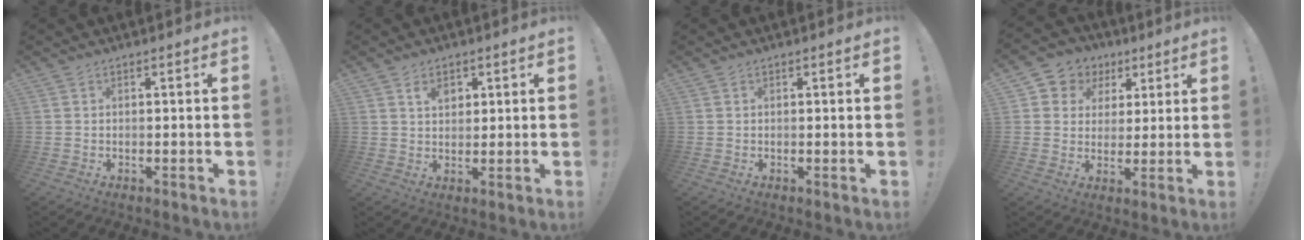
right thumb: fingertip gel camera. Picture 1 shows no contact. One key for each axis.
{"total": 4.4, "fx": 2.2, "fy": 2.9, "fz": 2.5, "tx": -0.033, "ty": -0.003, "tz": 0.036}
{"total": 0.5, "fx": 0.2, "fy": -0.1, "fz": 0.5, "tx": -0.002, "ty": -0.003, "tz": 0.003}
{"total": 7.4, "fx": 2.0, "fy": 6.9, "fz": 1.8, "tx": -0.025, "ty": -0.010, "tz": 0.045}